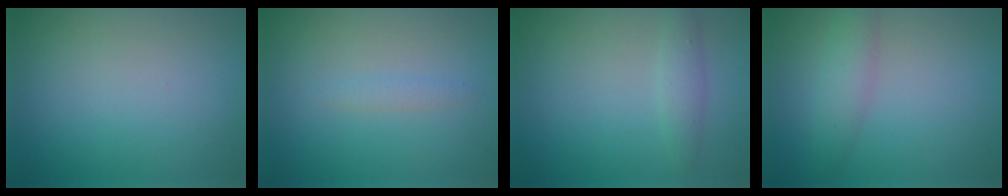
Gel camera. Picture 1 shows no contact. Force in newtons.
{"total": 0.8, "press": 0.8, "slide": 0.0}
{"total": 1.6, "press": 1.6, "slide": 0.0}
{"total": 2.7, "press": 2.7, "slide": 0.0}